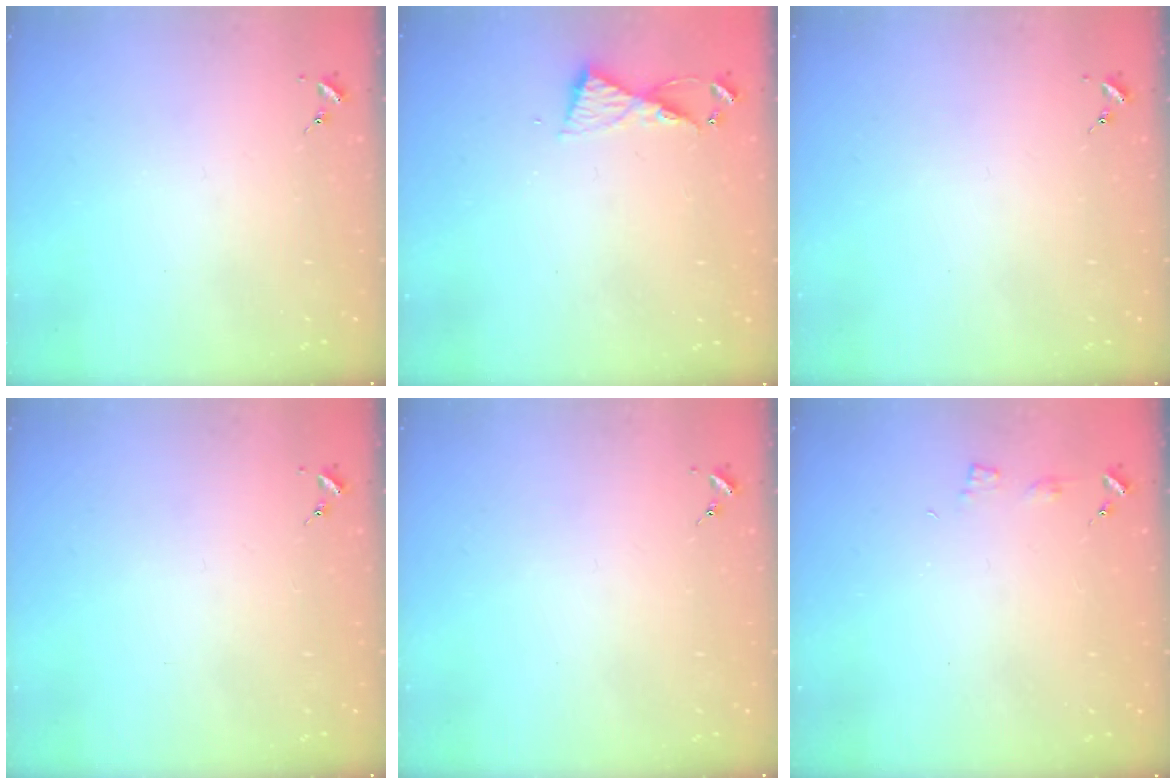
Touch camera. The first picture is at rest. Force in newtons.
{"total": 6.0, "press": 6.0, "slide": 0.6}
{"total": 0.0}
{"total": 0.0}
{"total": 0.0}
{"total": 3.6, "press": 3.6, "slide": 0.5}